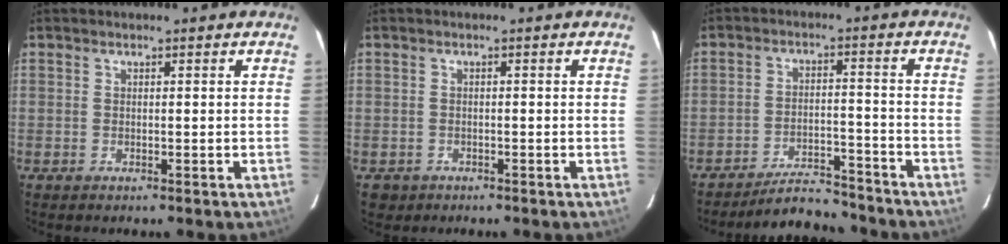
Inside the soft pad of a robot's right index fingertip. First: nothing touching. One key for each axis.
{"total": 2.3, "fx": -1.2, "fy": 1.9, "fz": -0.1, "tx": -0.005, "ty": 0.005, "tz": -0.019}
{"total": 7.9, "fx": -7.7, "fy": 1.3, "fz": 1.2, "tx": -0.020, "ty": 0.009, "tz": -0.128}